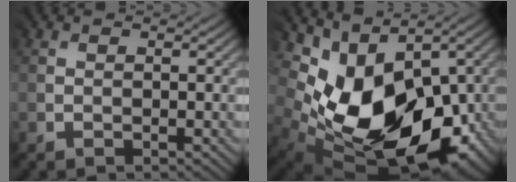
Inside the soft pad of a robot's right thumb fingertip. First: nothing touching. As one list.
[{"total": 13.5, "force": [0.0, 9.4, 9.8], "torque": [-0.156, -0.031, 0.023]}]